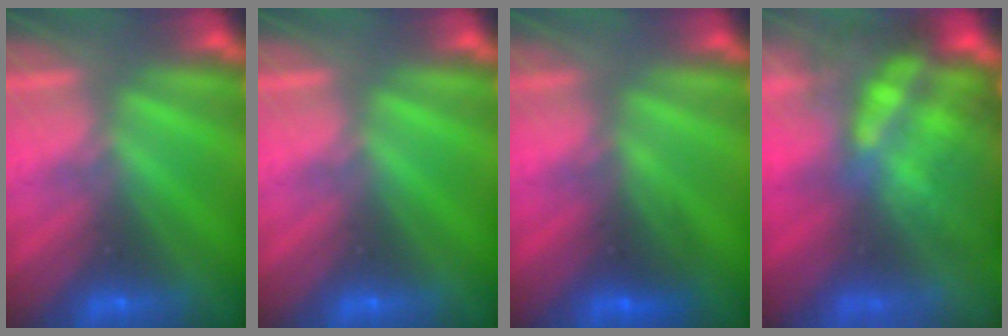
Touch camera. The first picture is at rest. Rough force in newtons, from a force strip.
{"total": 0.0}
{"total": 2.6}
{"total": 7.7}